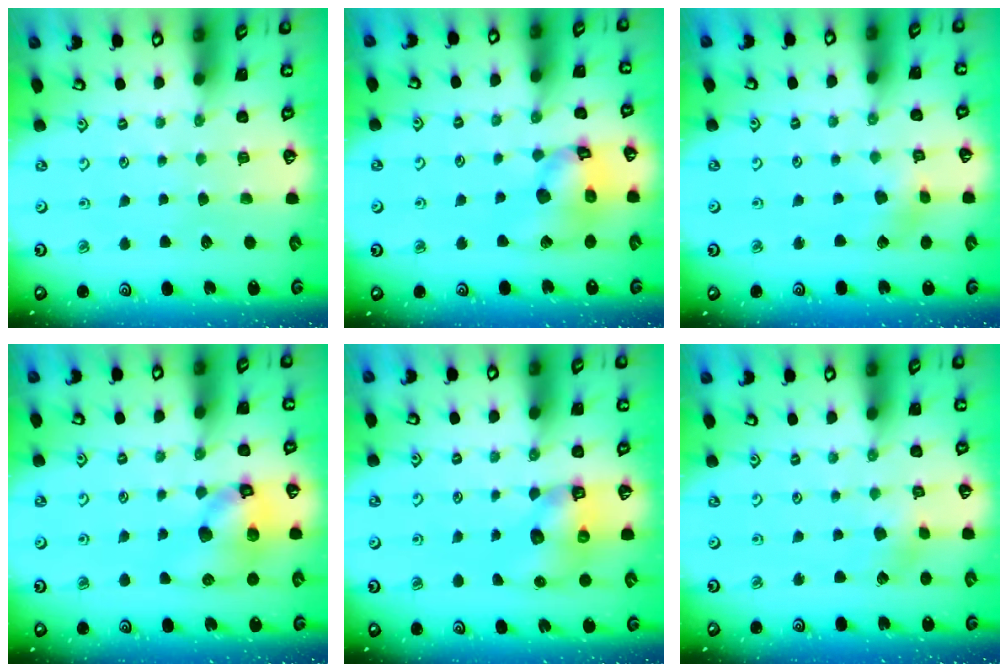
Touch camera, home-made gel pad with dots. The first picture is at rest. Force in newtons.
{"total": 14.9, "press": 14.8, "slide": 2.0}
{"total": 3.5, "press": 3.5, "slide": 0.5}
{"total": 11.9, "press": 11.7, "slide": 1.9}
{"total": 9.3, "press": 9.3, "slide": 0.7}
{"total": 2.9, "press": 2.8, "slide": 0.8}